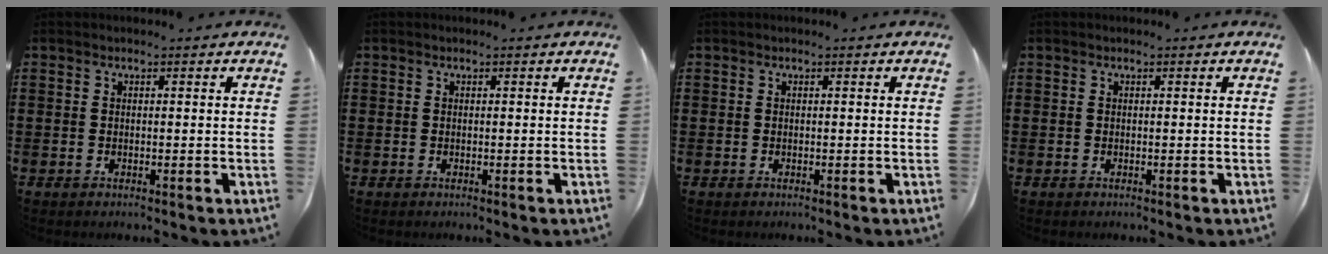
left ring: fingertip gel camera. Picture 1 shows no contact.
{"total": 0.0}
{"total": 0.0}
{"total": 0.0}